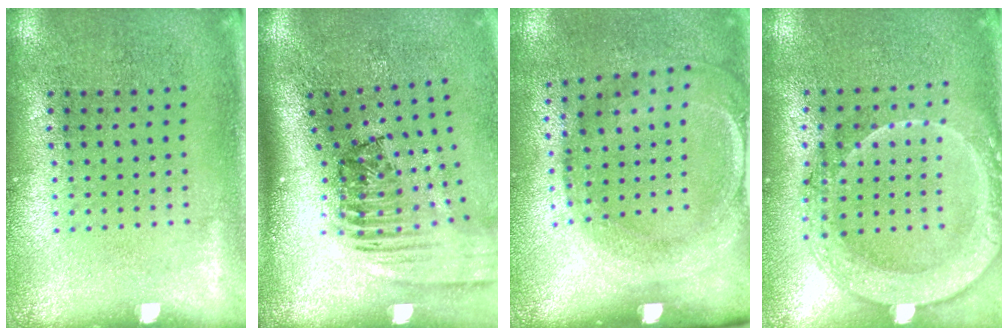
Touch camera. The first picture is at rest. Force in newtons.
{"total": 2.4, "press": 1.7, "slide": 1.7}
{"total": 1.8, "press": 1.2, "slide": 1.4}
{"total": 2.0, "press": 1.8, "slide": 0.9}